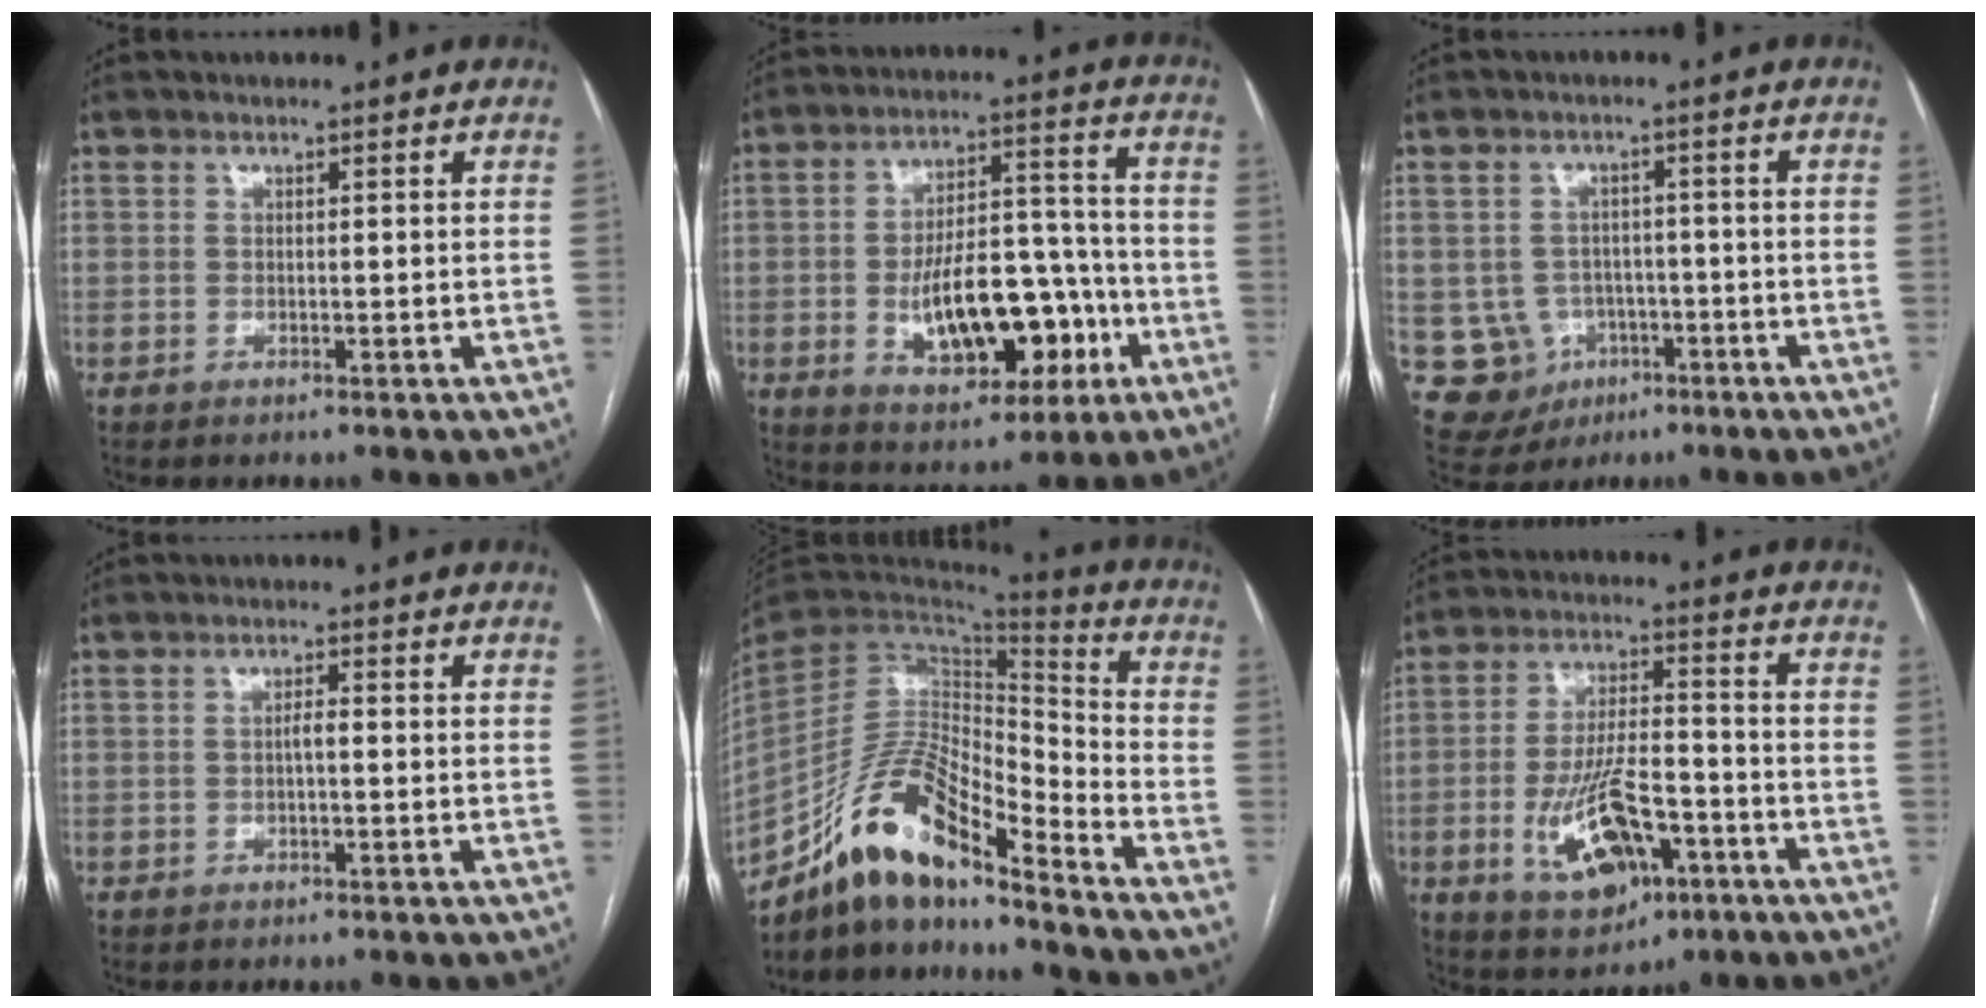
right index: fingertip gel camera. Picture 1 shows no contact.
{"total": 15.8, "force": [-4.4, 7.2, 13.4], "torque": [-0.210, 0.023, -0.057]}
{"total": 8.1, "force": [-2.0, 7.7, 1.5], "torque": [-0.037, 0.014, -0.014]}
{"total": 1.4, "force": [-0.3, 0.3, 1.3], "torque": [-0.023, 0.003, -0.006]}
{"total": 15.5, "force": [-12.0, 3.5, 9.1], "torque": [-0.170, 0.027, -0.218]}
{"total": 13.2, "force": [-5.2, 5.6, 10.8], "torque": [-0.201, 0.003, -0.080]}